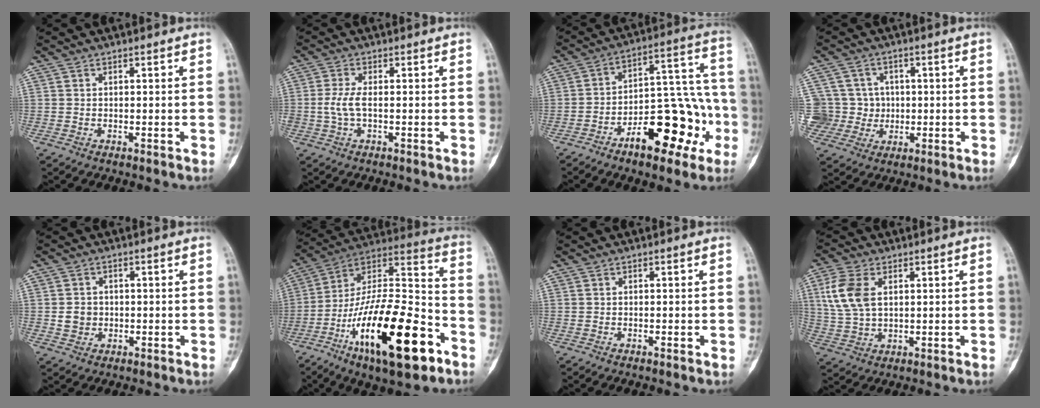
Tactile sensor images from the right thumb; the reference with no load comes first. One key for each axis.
{"total": 3.8, "fx": -0.4, "fy": 1.6, "fz": 3.4, "tx": -0.089, "ty": 0.004, "tz": -0.010}
{"total": 19.3, "fx": -8.2, "fy": 9.0, "fz": 14.9, "tx": -0.183, "ty": 0.076, "tz": -0.117}
{"total": 9.7, "fx": 0.7, "fy": 9.6, "fz": 1.3, "tx": 0.005, "ty": 0.026, "tz": 0.022}
{"total": 4.5, "fx": -0.3, "fy": 4.0, "fz": 2.0, "tx": -0.018, "ty": 0.004, "tz": -0.003}
{"total": 29.0, "fx": -13.1, "fy": 10.4, "fz": 23.7, "tx": -0.408, "ty": 0.065, "tz": -0.213}
{"total": 0.0}
{"total": 7.9, "fx": 2.3, "fy": 4.6, "fz": 6.0, "tx": -0.139, "ty": 0.002, "tz": 0.050}